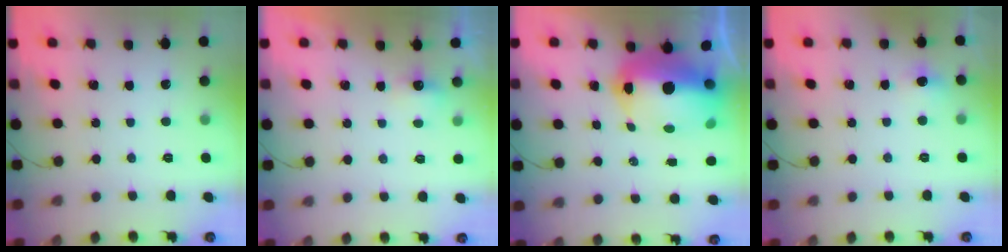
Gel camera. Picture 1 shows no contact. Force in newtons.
{"total": 2.3, "press": 2.2, "slide": 0.7}
{"total": 17.4, "press": 17.0, "slide": 3.7}
{"total": 5.8, "press": 4.8, "slide": 3.1}